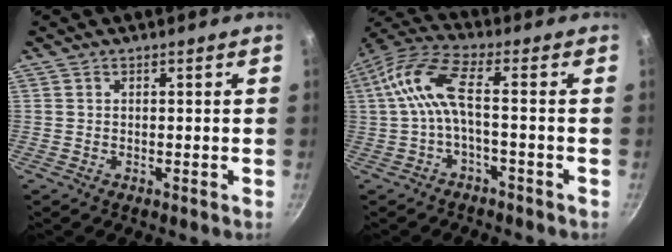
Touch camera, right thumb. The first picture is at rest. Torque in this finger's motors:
{"motor_torque": [0.20, 0.63, 1.28, -0.52, 0.34]}